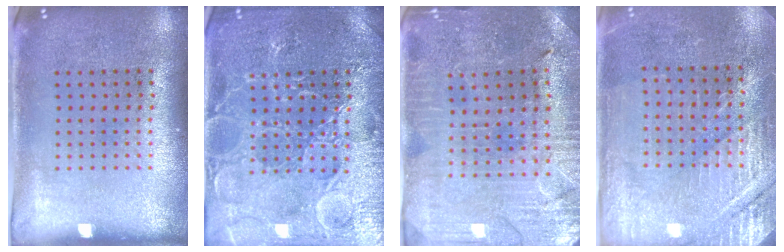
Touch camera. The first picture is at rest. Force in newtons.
{"total": 4.6, "press": 4.5, "slide": 0.7}
{"total": 1.5, "press": 1.4, "slide": 0.2}
{"total": 2.9, "press": 2.9, "slide": 0.3}